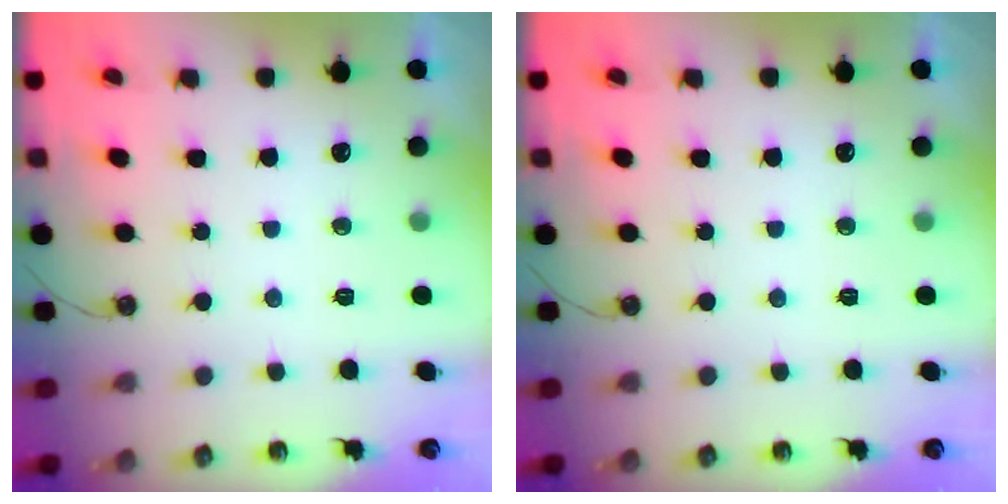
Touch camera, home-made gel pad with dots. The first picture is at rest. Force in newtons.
{"total": 0.0}